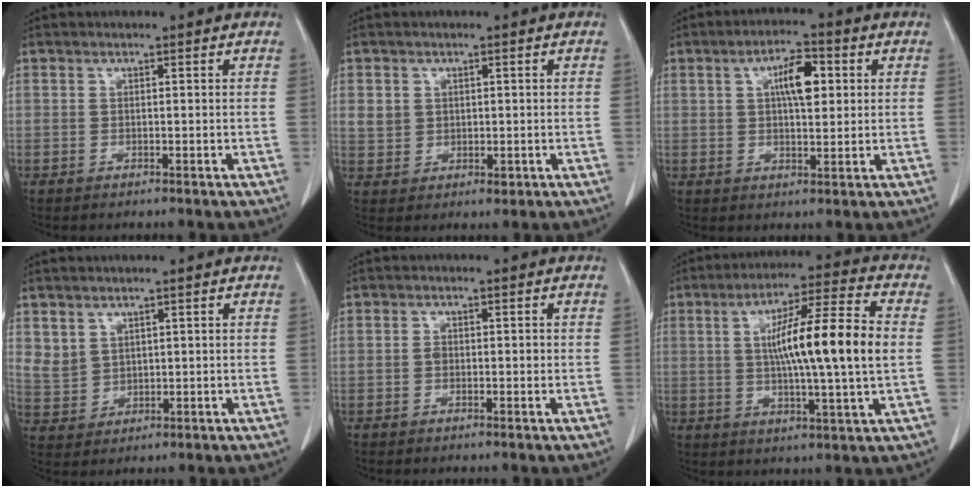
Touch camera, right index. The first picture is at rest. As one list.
[{"total": 4.3, "force": [0.9, 3.9, 1.6], "torque": [-0.025, 0.002, 0.028]}, {"total": 6.6, "force": [1.8, 2.3, 6.0], "torque": [-0.103, 0.011, 0.030]}, {"total": 4.2, "force": [2.4, 3.4, 0.9], "torque": [-0.018, 0.002, 0.061]}, {"total": 1.4, "force": [-0.2, 1.0, 1.1], "torque": [-0.013, 0.005, -0.002]}, {"total": 15.4, "force": [1.1, 0.3, 15.4], "torque": [-0.259, 0.008, 0.013]}]